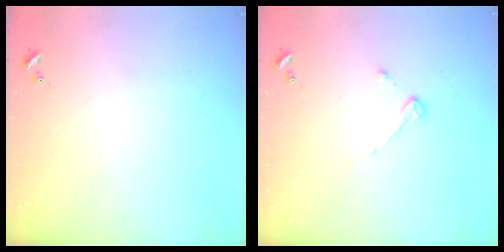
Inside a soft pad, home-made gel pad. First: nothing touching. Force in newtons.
{"total": 2.6, "press": 2.5, "slide": 0.4}